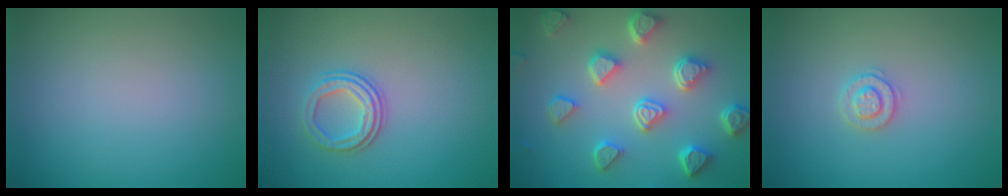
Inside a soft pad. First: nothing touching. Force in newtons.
{"total": 2.7, "press": 2.3, "slide": 1.4}
{"total": 6.6, "press": 5.2, "slide": 3.9}
{"total": 1.8, "press": 1.8, "slide": 0.4}